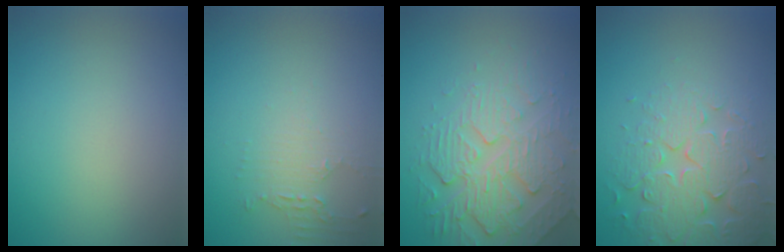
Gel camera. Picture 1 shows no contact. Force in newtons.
{"total": 2.0, "press": 1.4, "slide": 1.5}
{"total": 4.3, "press": 4.0, "slide": 1.7}
{"total": 4.6, "press": 4.5, "slide": 0.8}